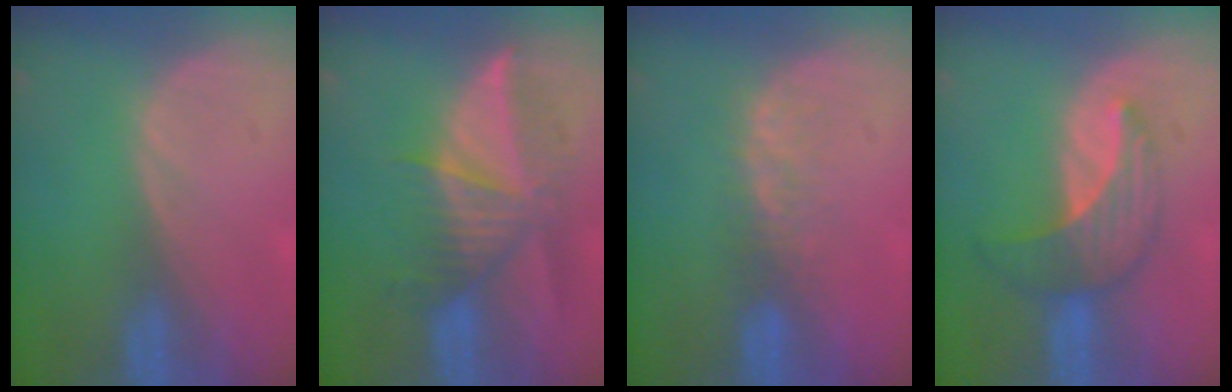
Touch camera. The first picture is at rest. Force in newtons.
{"total": 7.7, "press": 7.5, "slide": 1.8}
{"total": 3.3, "press": 3.0, "slide": 1.4}
{"total": 7.2, "press": 6.4, "slide": 3.2}